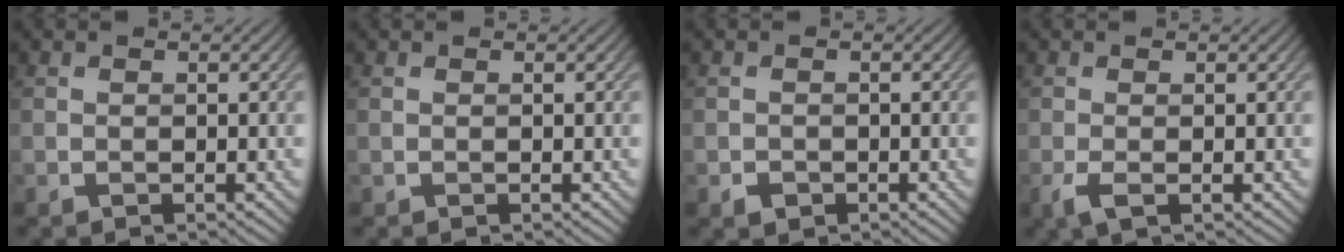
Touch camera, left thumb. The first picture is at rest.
{"total": 0.0}
{"total": 1.2, "force": [-0.7, 0.9, 0.4], "torque": [-0.003, -0.001, -0.016]}
{"total": 1.9, "force": [-0.7, 0.4, 1.7], "torque": [-0.043, -0.002, -0.019]}